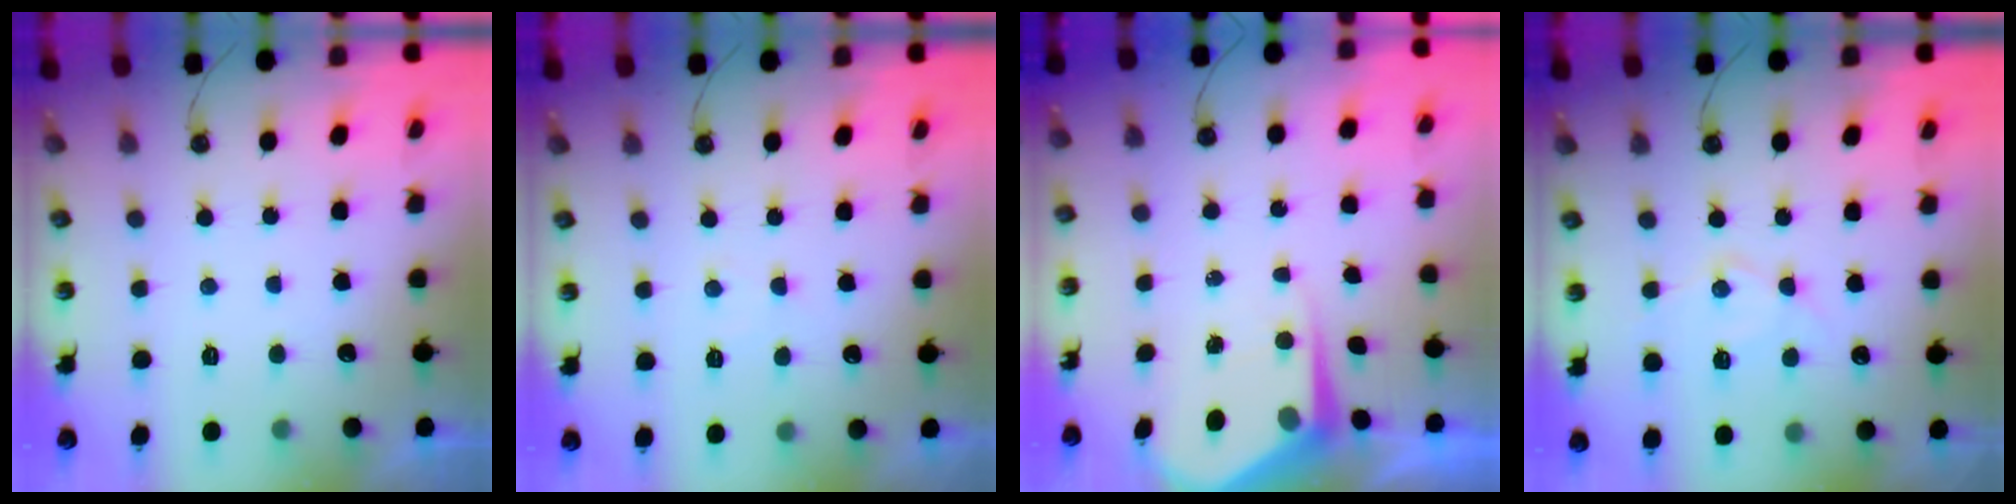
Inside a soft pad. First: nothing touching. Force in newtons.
{"total": 3.9, "press": 3.9, "slide": 0.6}
{"total": 6.1, "press": 6.1, "slide": 0.6}
{"total": 9.1, "press": 9.1, "slide": 0.7}